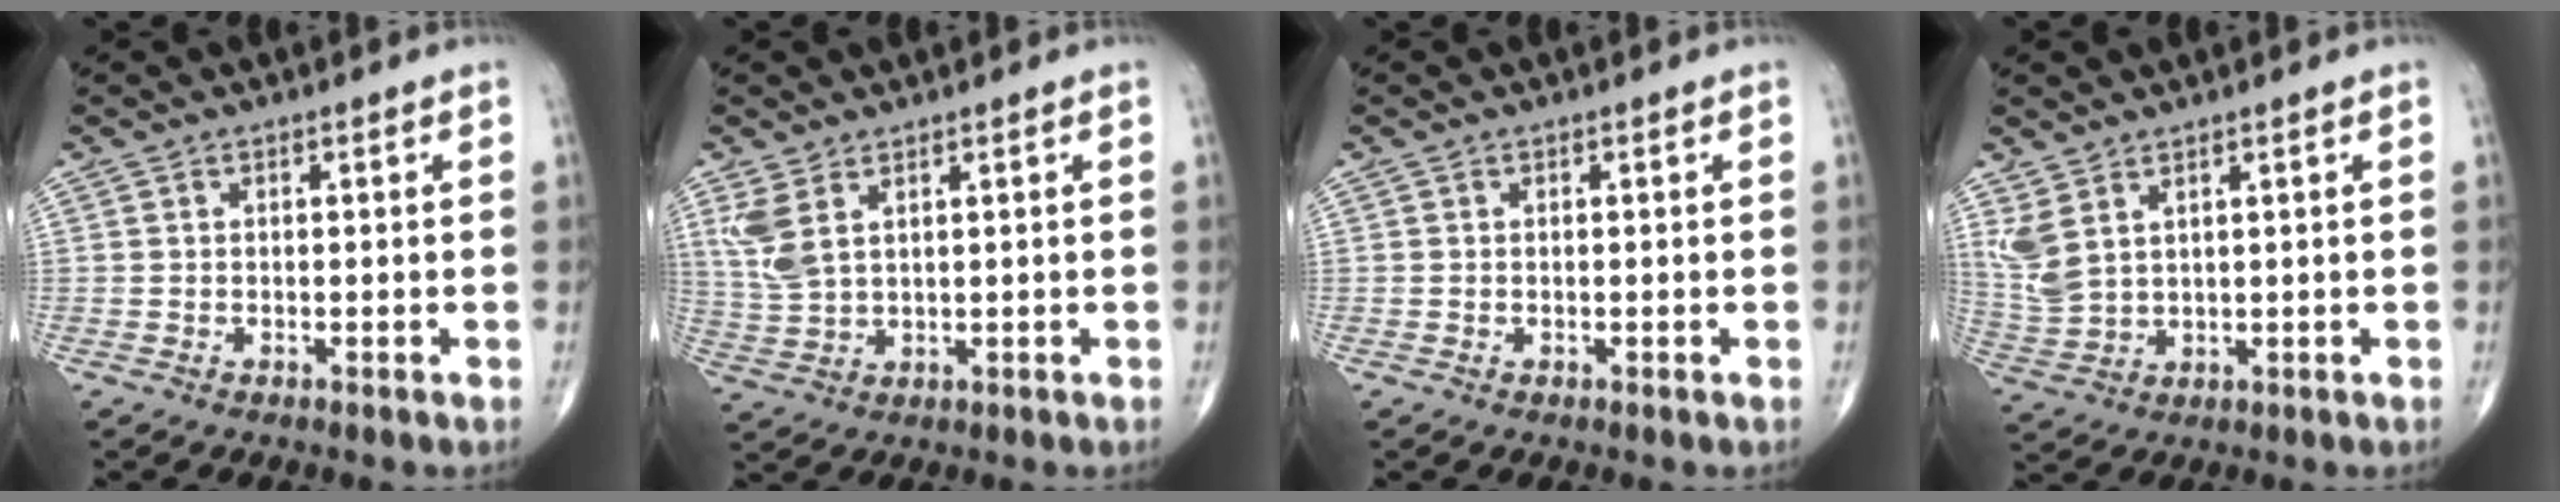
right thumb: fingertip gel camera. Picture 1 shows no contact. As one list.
[{"total": 5.6, "force": [2.7, 2.5, 4.2], "torque": [-0.104, -0.005, 0.067]}, {"total": 0.0}, {"total": 5.9, "force": [3.3, 2.7, 4.1], "torque": [-0.094, -0.013, 0.080]}]